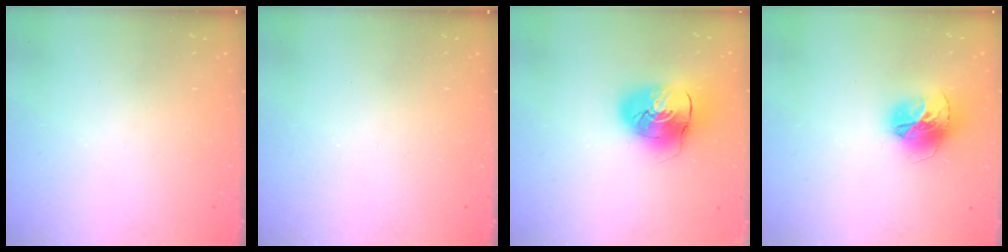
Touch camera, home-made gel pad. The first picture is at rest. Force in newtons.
{"total": 0.0}
{"total": 11.4, "press": 11.3, "slide": 1.8}
{"total": 15.1, "press": 15.0, "slide": 1.5}